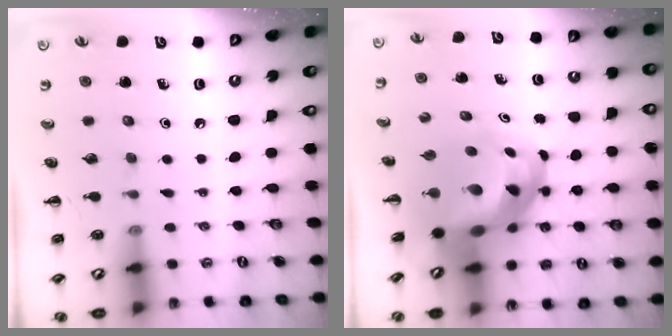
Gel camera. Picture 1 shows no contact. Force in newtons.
{"total": 10.0, "press": 9.6, "slide": 2.7}